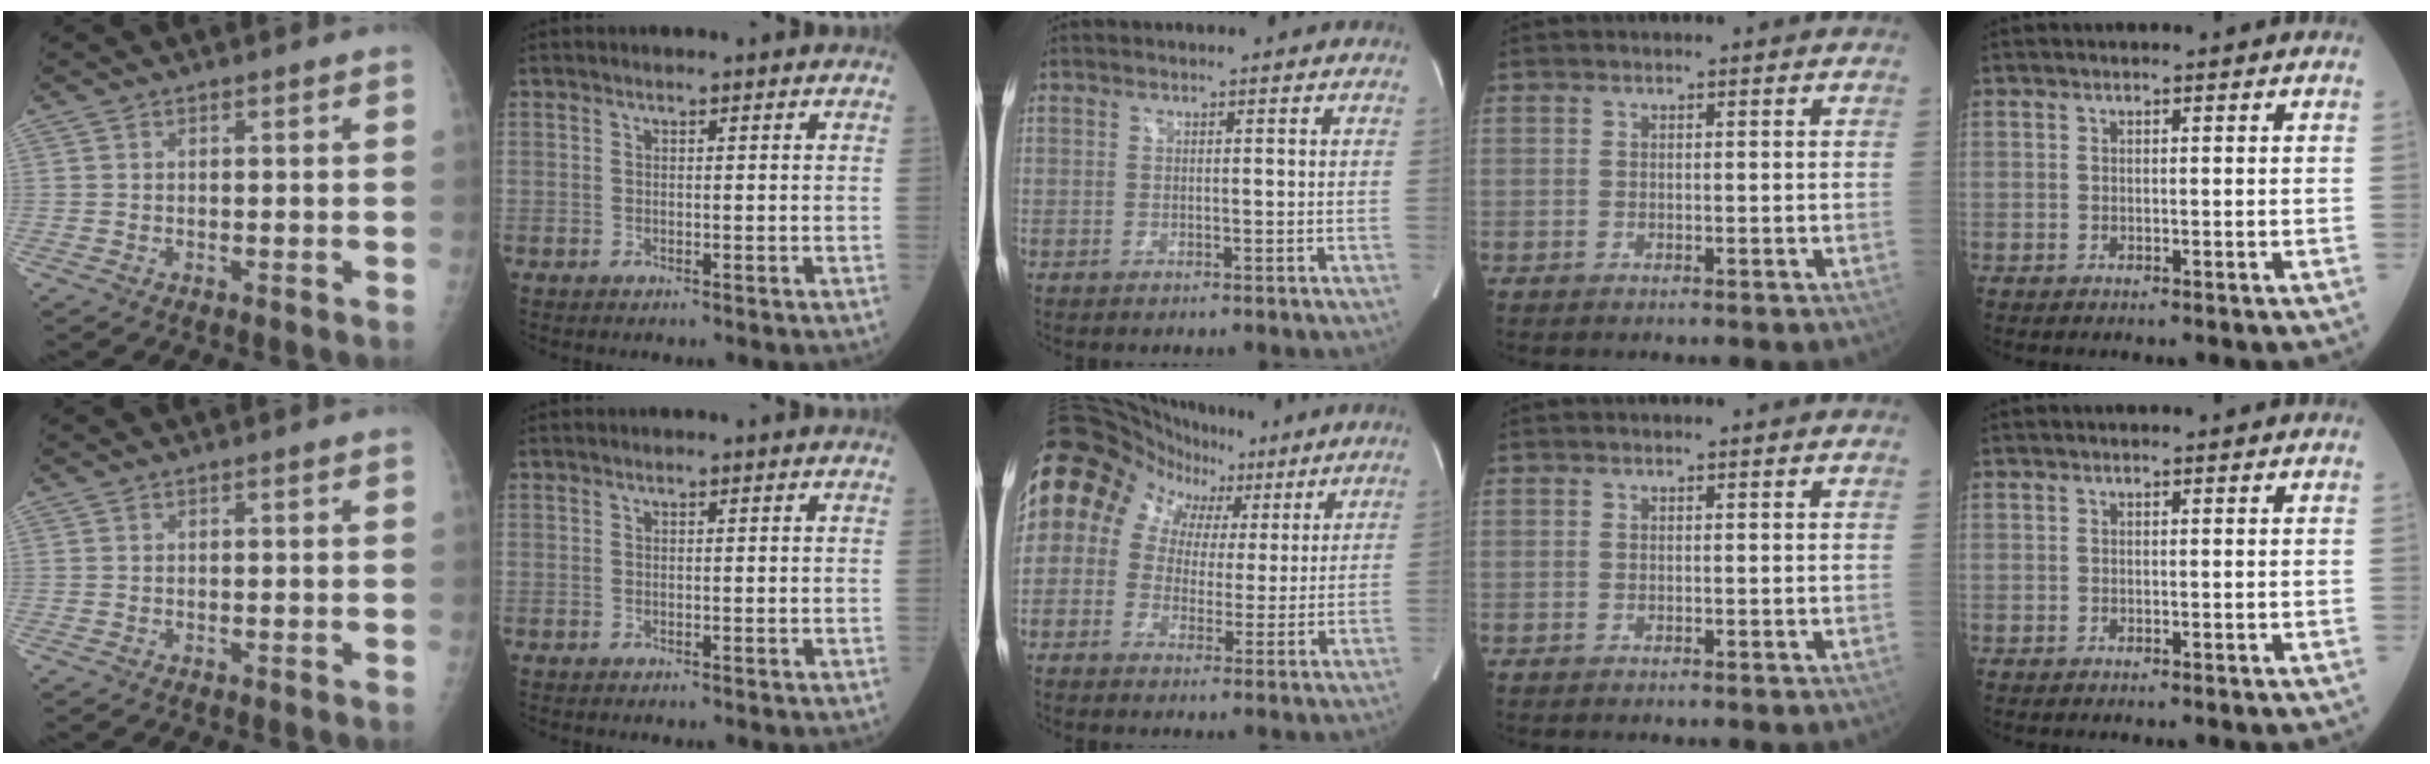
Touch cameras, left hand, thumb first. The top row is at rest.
{"middle": {"total": 16.9, "force": [6.8, 13.7, 7.3], "torque": [-0.161, 0.087, 0.117]}}